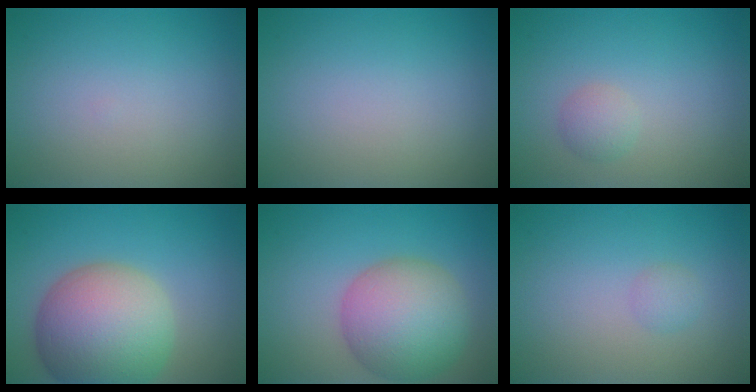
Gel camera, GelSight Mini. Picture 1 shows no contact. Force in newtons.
{"total": 0.0}
{"total": 1.4, "press": 1.4, "slide": 0.1}
{"total": 11.1, "press": 11.1, "slide": 0.6}
{"total": 8.2, "press": 8.2, "slide": 0.4}
{"total": 1.0, "press": 1.0, "slide": 0.1}